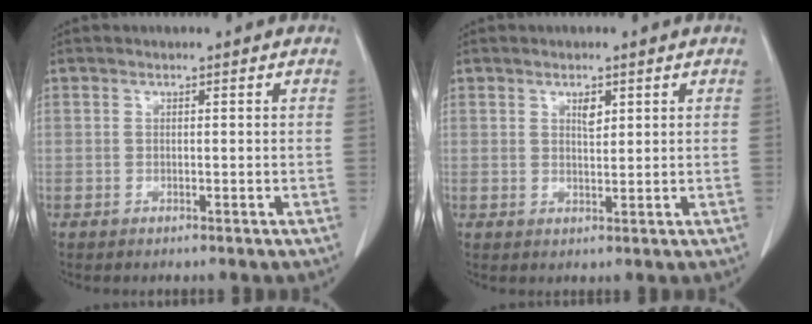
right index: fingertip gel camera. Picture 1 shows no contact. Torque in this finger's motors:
{"motor_torque": [0.06, 0.04, 0.03, 0.03]}